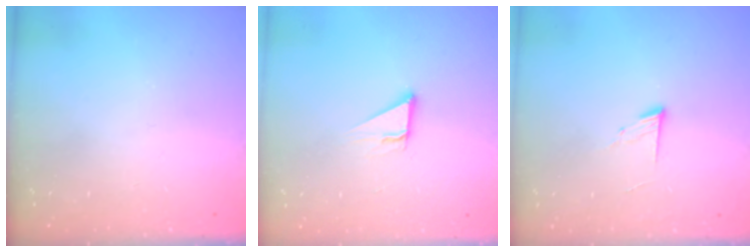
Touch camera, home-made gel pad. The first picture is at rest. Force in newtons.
{"total": 3.3, "press": 3.2, "slide": 0.3}
{"total": 7.7, "press": 7.7, "slide": 0.8}